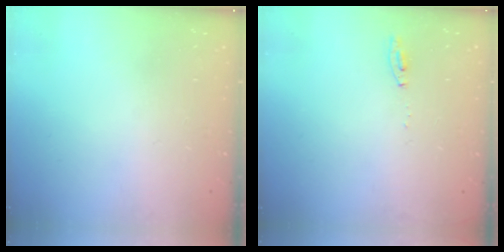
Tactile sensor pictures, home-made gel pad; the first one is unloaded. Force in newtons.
{"total": 4.6, "press": 4.6, "slide": 0.5}